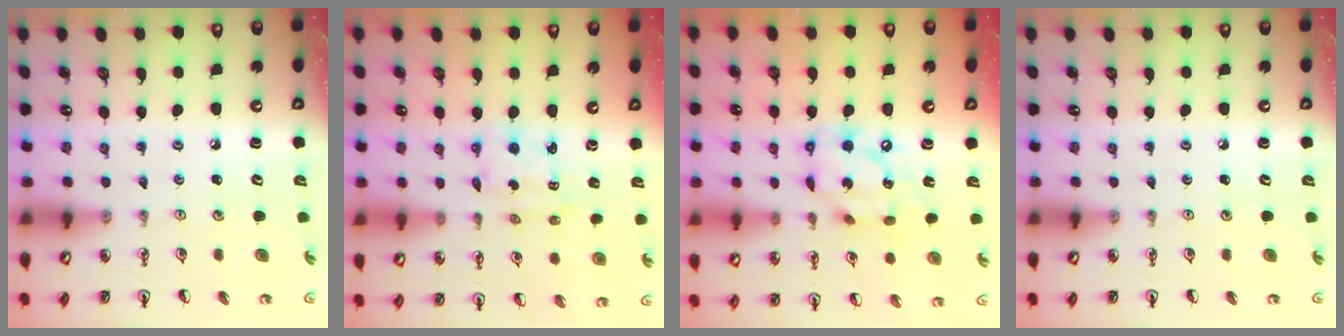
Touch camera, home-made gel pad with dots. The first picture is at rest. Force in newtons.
{"total": 2.6, "press": 2.6, "slide": 0.1}
{"total": 14.7, "press": 14.7, "slide": 1.2}
{"total": 0.0}